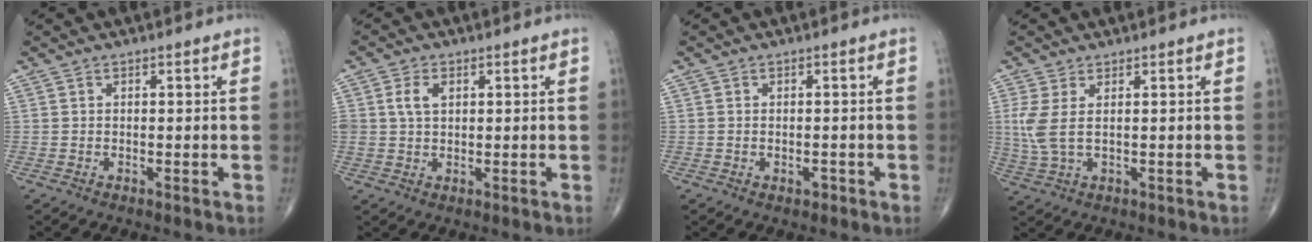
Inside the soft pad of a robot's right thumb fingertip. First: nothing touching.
{"total": 3.8, "force": [1.1, 2.5, 2.7], "torque": [-0.051, 0.002, 0.023]}
{"total": 1.2, "force": [-0.5, 0.8, 0.7], "torque": [-0.011, 0.003, -0.005]}
{"total": 5.4, "force": [0.9, 2.0, 4.9], "torque": [-0.138, -0.002, 0.027]}